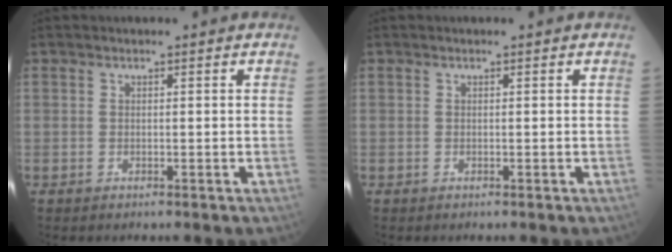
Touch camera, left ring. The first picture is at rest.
{"total": 0.0}